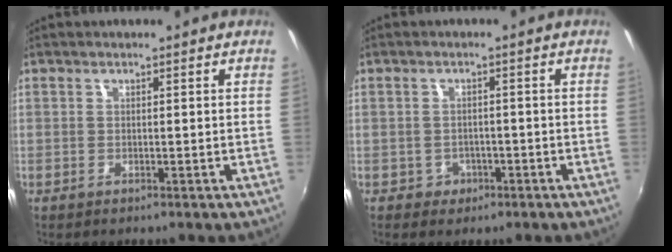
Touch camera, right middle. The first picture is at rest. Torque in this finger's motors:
{"motor_torque": [-0.27, 0.08, -0.05, -0.01]}